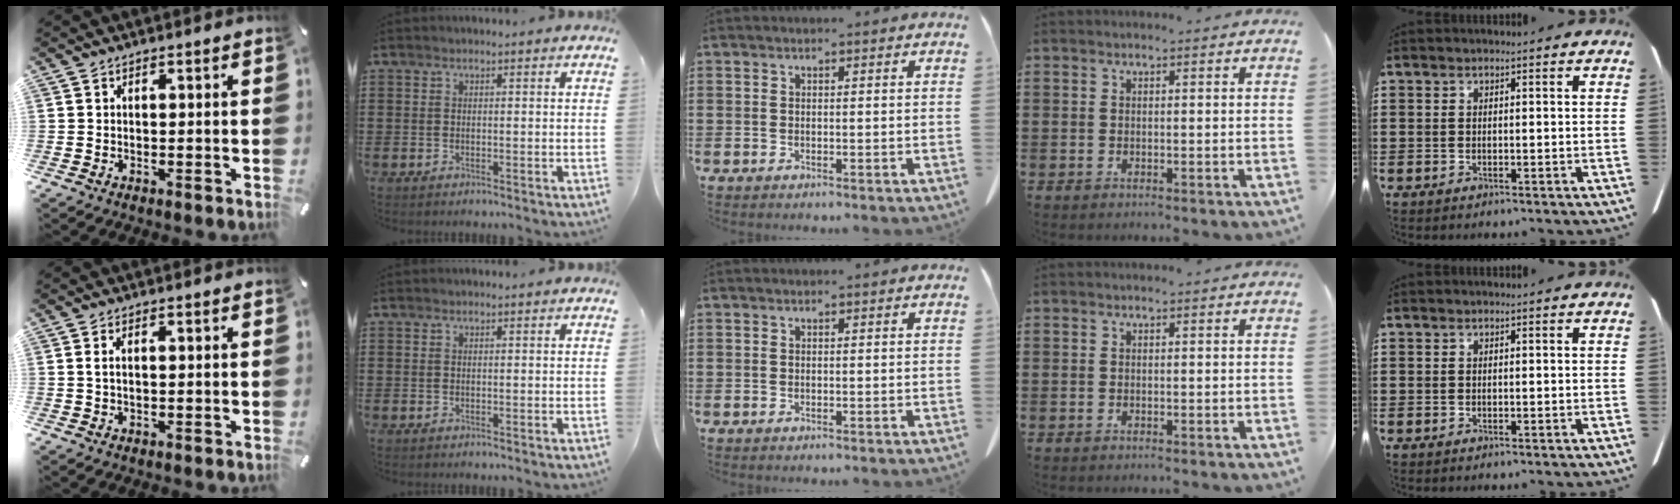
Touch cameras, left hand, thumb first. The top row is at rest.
{"thumb": {"total": 1.8, "force": [0.3, 0.8, 1.5], "torque": [-0.032, 0.004, 0.003]}}